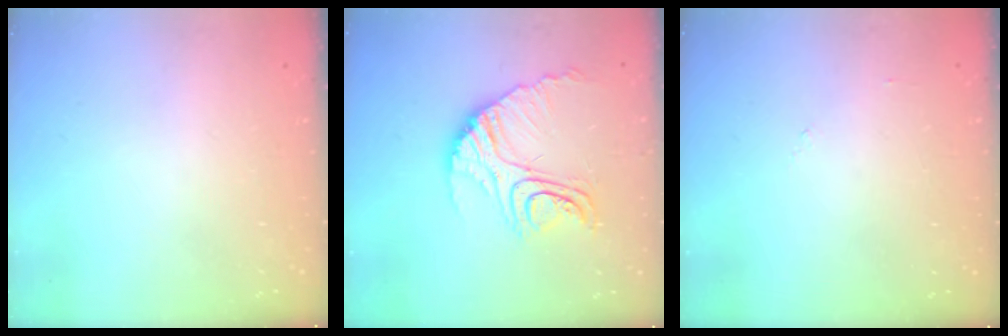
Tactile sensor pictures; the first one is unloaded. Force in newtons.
{"total": 16.4, "press": 16.4, "slide": 1.5}
{"total": 7.1, "press": 7.1, "slide": 0.5}